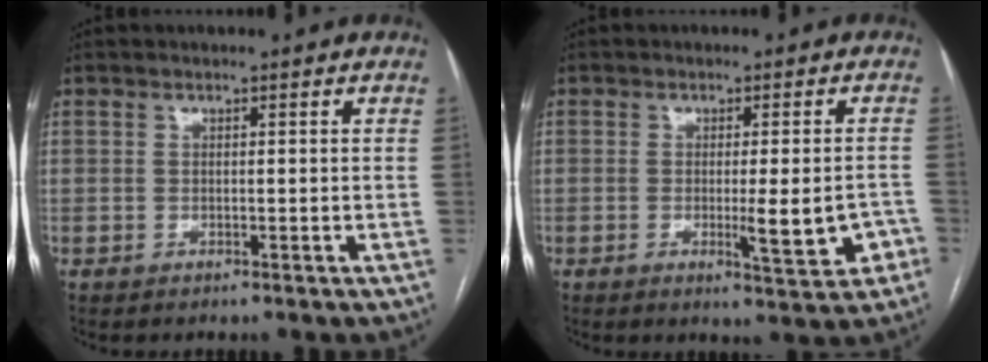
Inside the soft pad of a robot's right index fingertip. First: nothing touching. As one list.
[{"total": 7.1, "force": [-2.4, 1.3, 6.6], "torque": [-0.081, -0.006, -0.026]}]